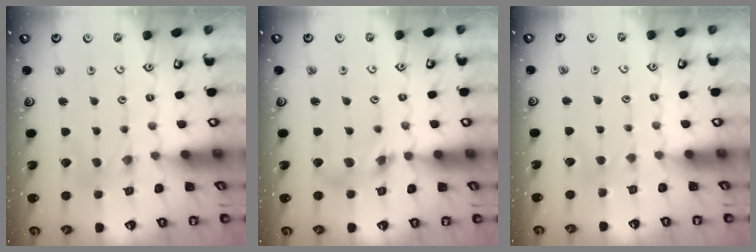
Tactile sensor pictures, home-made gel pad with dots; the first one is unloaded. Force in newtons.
{"total": 10.4, "press": 10.3, "slide": 1.3}
{"total": 2.4, "press": 2.3, "slide": 0.3}